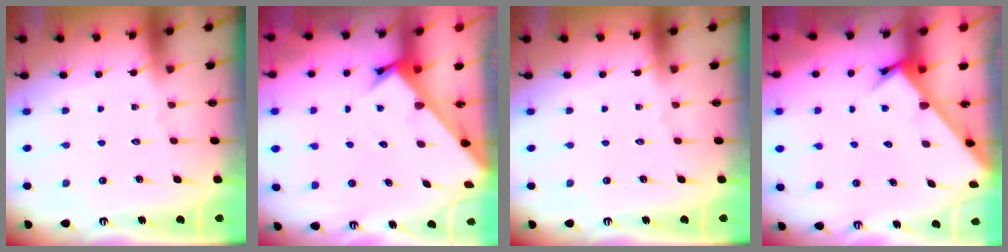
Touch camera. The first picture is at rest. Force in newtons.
{"total": 2.8, "press": 2.8, "slide": 0.2}
{"total": 0.0}
{"total": 3.2, "press": 3.2, "slide": 0.2}